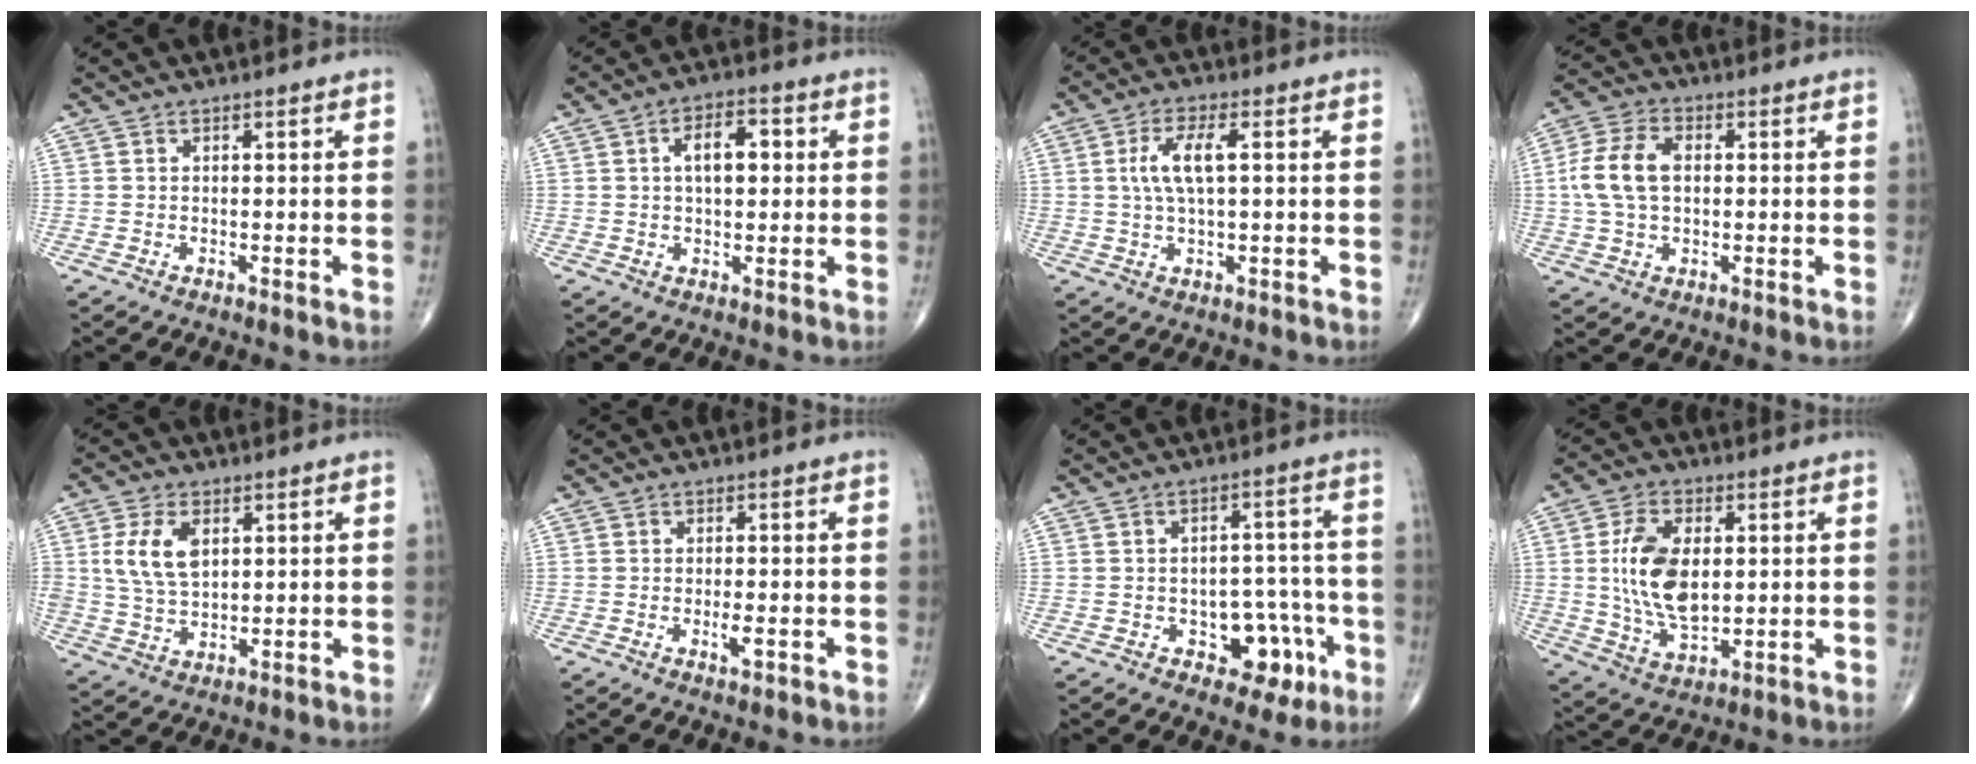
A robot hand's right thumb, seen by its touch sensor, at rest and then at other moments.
{"total": 7.2, "force": [1.3, 3.8, 5.9], "torque": [-0.080, 0.010, 0.019]}
{"total": 6.6, "force": [1.1, 2.1, 6.1], "torque": [-0.134, 0.008, 0.021]}
{"total": 9.7, "force": [0.7, 6.1, 7.5], "torque": [-0.157, 0.017, 0.012]}
{"total": 9.3, "force": [2.4, 5.6, 6.9], "torque": [-0.131, -0.005, 0.052]}
{"total": 2.2, "force": [-0.8, 0.6, 1.9], "torque": [-0.032, -0.002, -0.013]}
{"total": 9.5, "force": [-4.0, 6.0, 6.1], "torque": [-0.036, 0.038, -0.046]}
{"total": 13.4, "force": [1.5, 7.7, 10.9], "torque": [-0.196, -0.009, 0.034]}